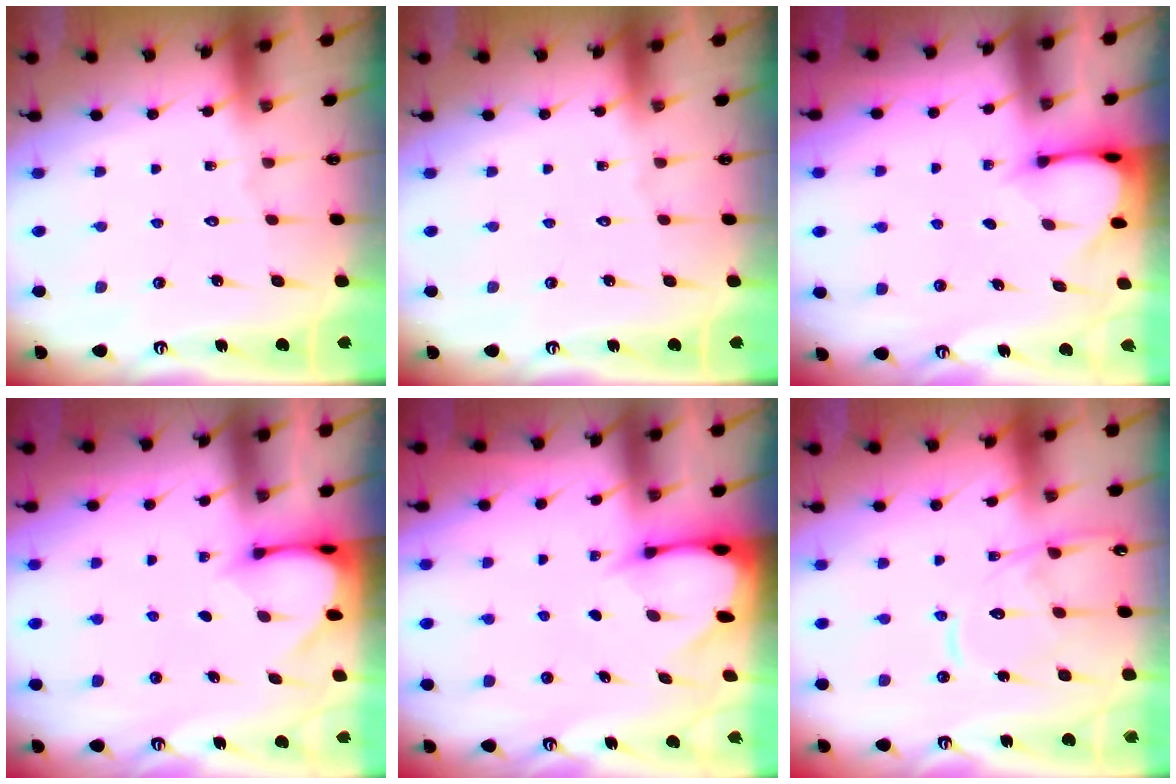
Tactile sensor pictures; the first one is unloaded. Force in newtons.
{"total": 0.0}
{"total": 3.2, "press": 3.2, "slide": 0.2}
{"total": 3.0, "press": 3.0, "slide": 0.3}
{"total": 3.1, "press": 3.1, "slide": 0.4}
{"total": 14.1, "press": 14.0, "slide": 1.4}